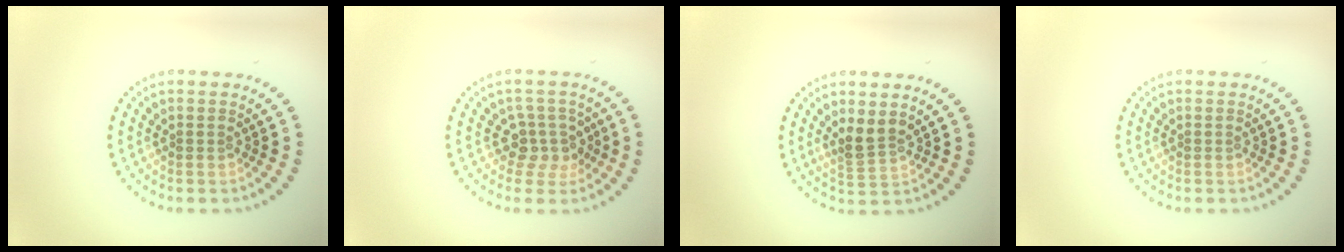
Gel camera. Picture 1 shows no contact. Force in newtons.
{"total": 2.7, "press": 2.1, "slide": 1.7}
{"total": 2.3, "press": 1.7, "slide": 1.5}
{"total": 0.0}